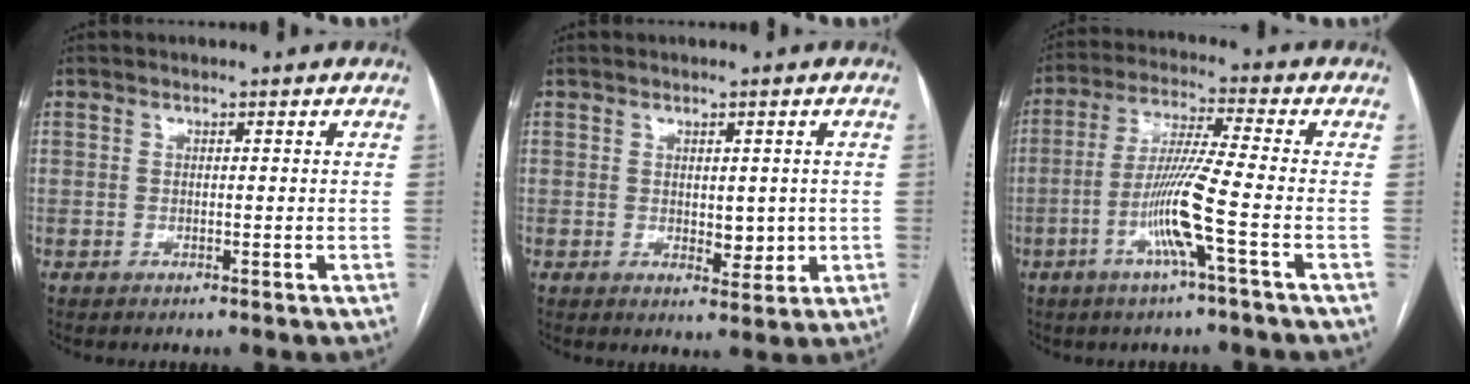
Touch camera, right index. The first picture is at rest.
{"total": 3.7, "force": [0.1, 2.1, 3.0], "torque": [-0.038, -0.005, 0.012]}
{"total": 9.4, "force": [-3.3, -1.2, 8.8], "torque": [-0.178, -0.003, -0.065]}